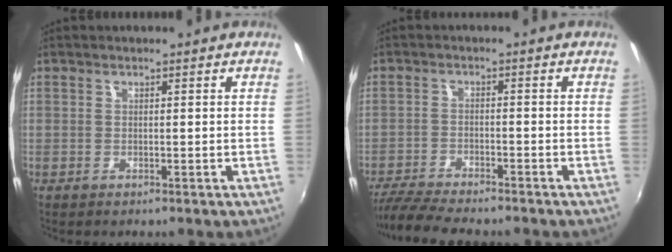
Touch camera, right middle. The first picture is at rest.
{"total": 9.1, "force": [-8.2, 1.0, 3.8], "torque": [-0.099, -0.021, -0.140]}